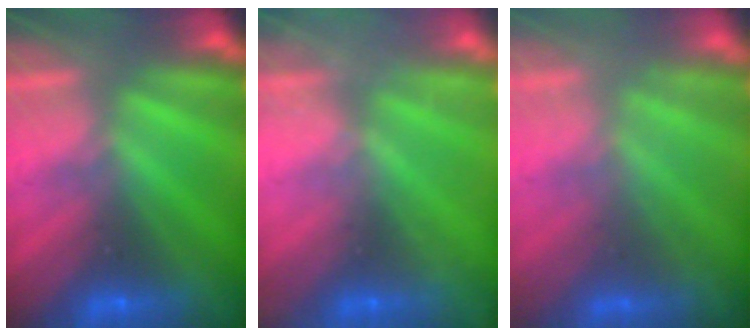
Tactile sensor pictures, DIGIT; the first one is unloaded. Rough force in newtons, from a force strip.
{"total": 2.3}
{"total": 2.4}